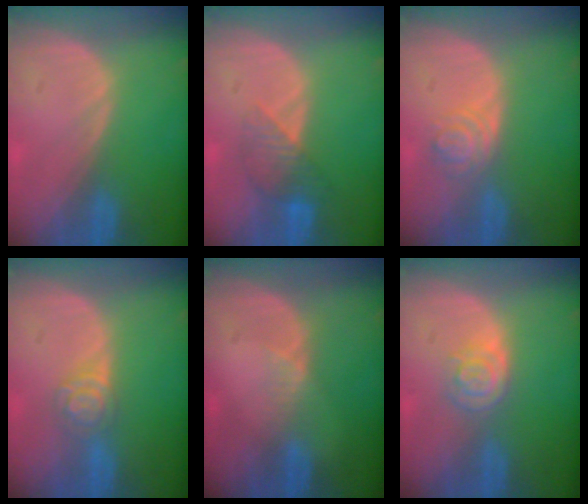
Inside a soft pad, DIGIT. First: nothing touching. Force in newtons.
{"total": 4.0, "press": 4.0, "slide": 0.6}
{"total": 4.0, "press": 3.5, "slide": 2.0}
{"total": 4.3, "press": 3.9, "slide": 1.8}
{"total": 2.0, "press": 1.6, "slide": 1.3}
{"total": 3.9, "press": 3.7, "slide": 1.2}